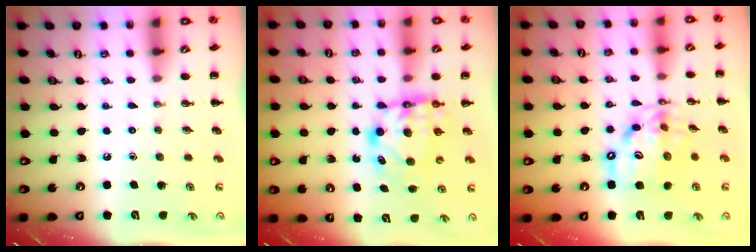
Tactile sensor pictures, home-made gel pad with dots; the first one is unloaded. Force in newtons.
{"total": 6.4, "press": 6.4, "slide": 0.7}
{"total": 12.8, "press": 12.3, "slide": 3.5}